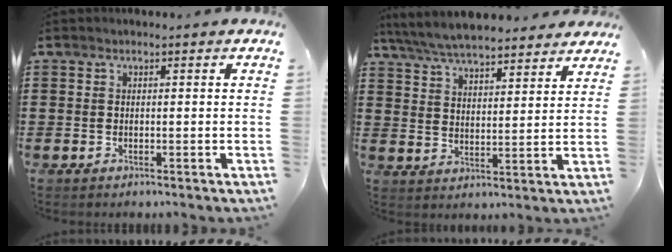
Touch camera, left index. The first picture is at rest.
{"total": 6.6, "force": [6.3, 0.8, 1.7], "torque": [-0.060, -0.025, 0.113]}